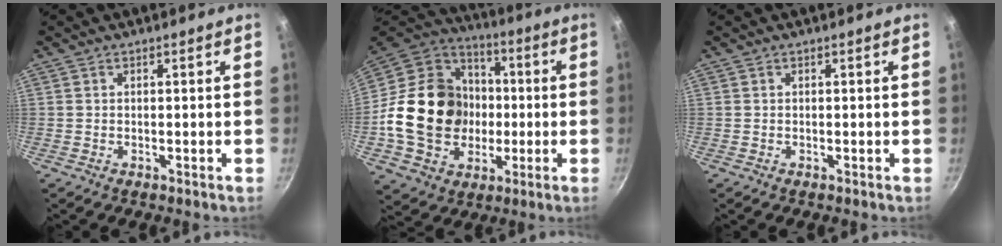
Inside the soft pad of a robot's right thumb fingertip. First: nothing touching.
{"total": 23.8, "force": [-2.4, 19.5, 13.4], "torque": [-0.210, 0.037, -0.034]}
{"total": 0.0}